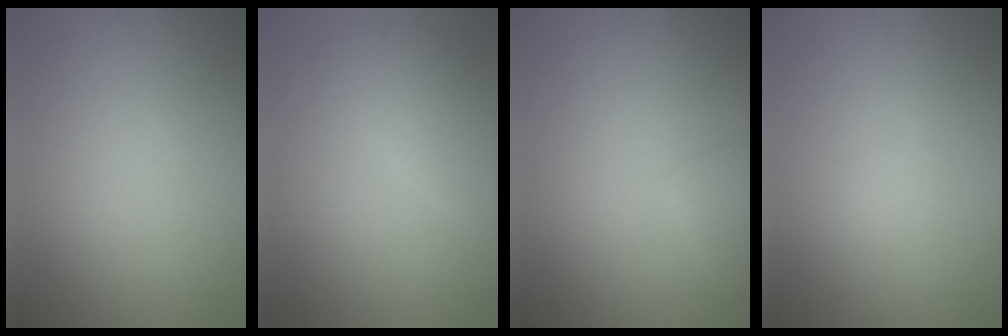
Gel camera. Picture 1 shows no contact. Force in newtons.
{"total": 3.0, "press": 3.0, "slide": 0.1}
{"total": 1.6, "press": 1.6, "slide": 0.1}
{"total": 0.5, "press": 0.5, "slide": 0.1}